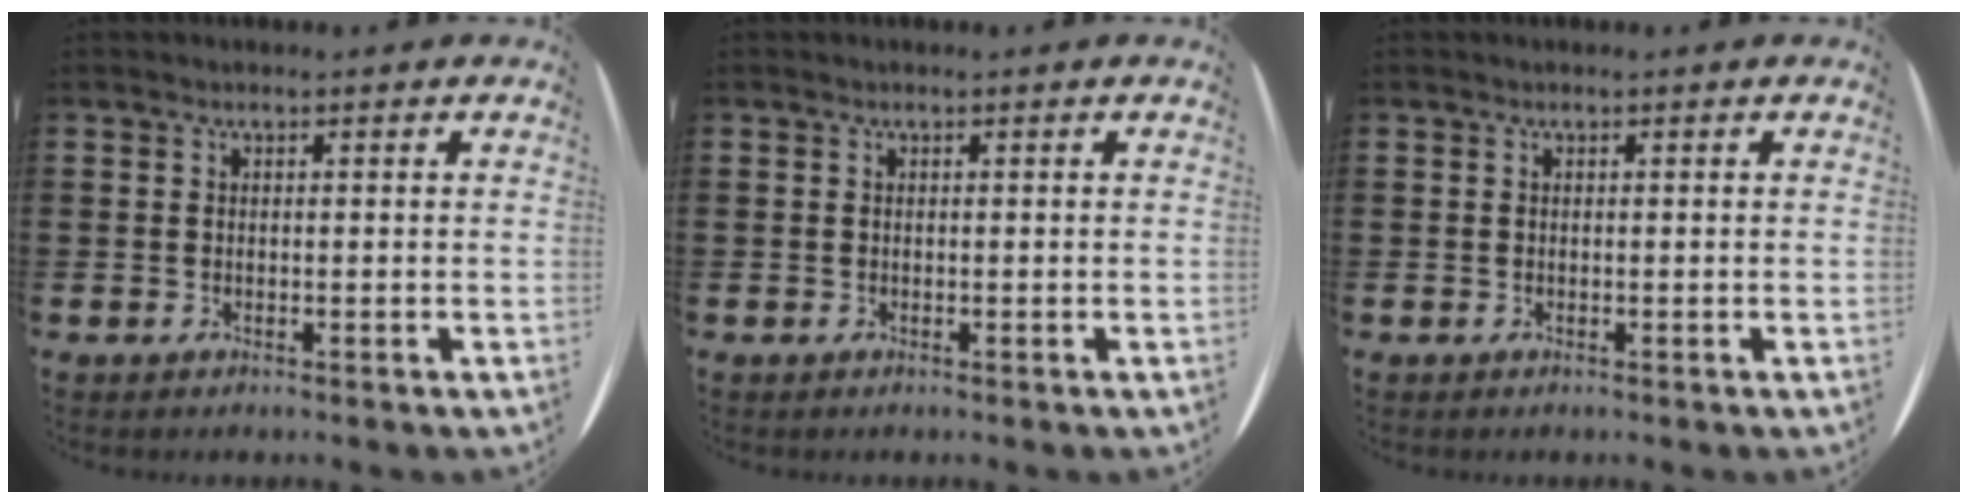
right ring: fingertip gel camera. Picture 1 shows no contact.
{"total": 0.0}
{"total": 0.0}